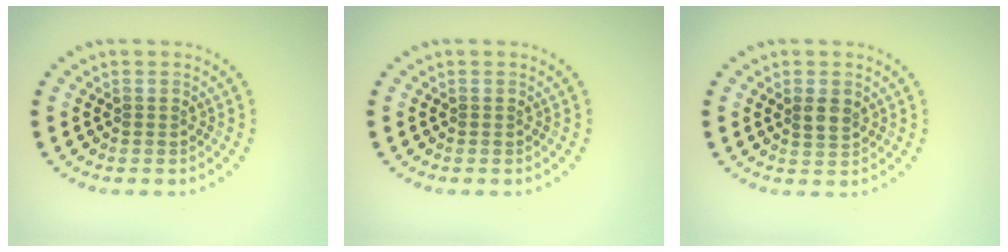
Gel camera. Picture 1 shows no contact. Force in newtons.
{"total": 0.0}
{"total": 1.8, "press": 1.7, "slide": 0.7}